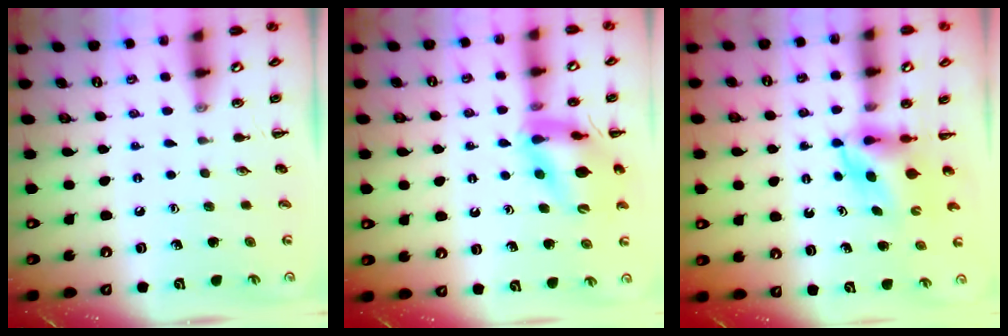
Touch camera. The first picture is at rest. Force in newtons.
{"total": 15.0, "press": 14.8, "slide": 2.4}
{"total": 5.8, "press": 5.7, "slide": 1.0}